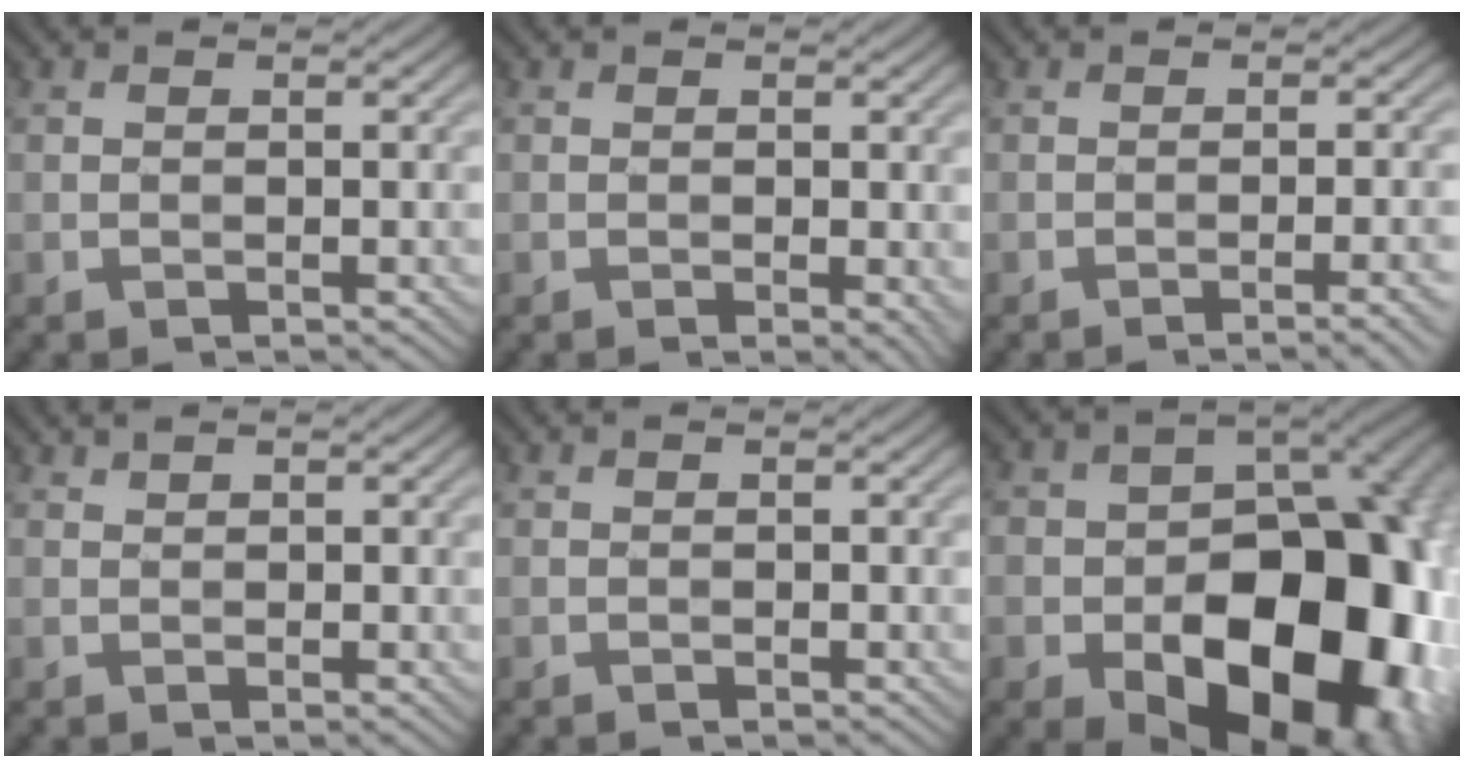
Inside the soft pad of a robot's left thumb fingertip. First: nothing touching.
{"total": 1.6, "force": [0.0, 0.9, 1.4], "torque": [-0.017, -0.006, 0.001]}
{"total": 3.2, "force": [-1.4, 0.5, 2.8], "torque": [-0.035, 0.011, -0.028]}
{"total": 1.6, "force": [1.1, 0.6, 0.9], "torque": [-0.016, -0.001, 0.028]}
{"total": 0.7, "force": [0.3, 0.4, 0.4], "torque": [-0.004, -0.003, 0.010]}
{"total": 23.1, "force": [-6.9, 17.4, 13.6], "torque": [-0.157, -0.045, -0.121]}